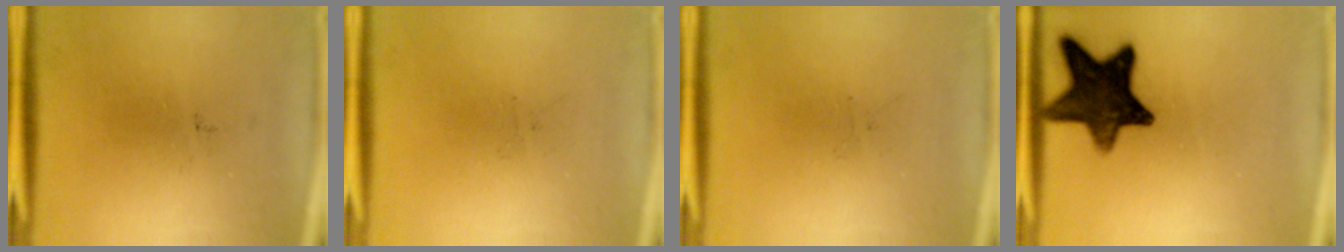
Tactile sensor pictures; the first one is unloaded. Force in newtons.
{"total": 0.0}
{"total": 0.0}
{"total": 13.6}